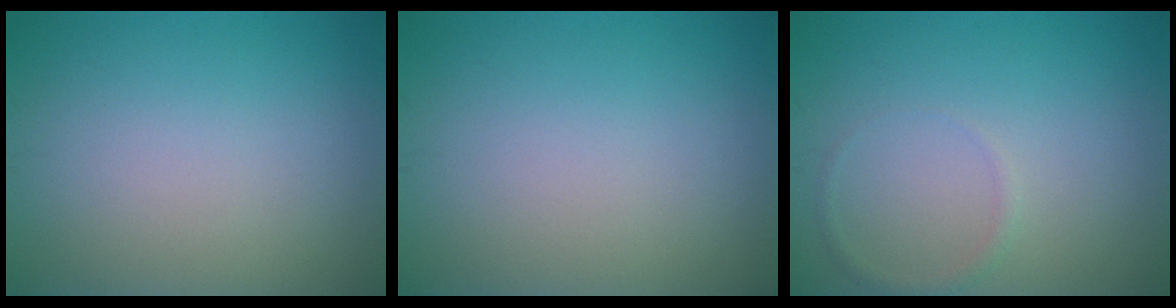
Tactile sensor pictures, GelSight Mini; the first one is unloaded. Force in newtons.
{"total": 0.0}
{"total": 0.8, "press": 0.8, "slide": 0.0}